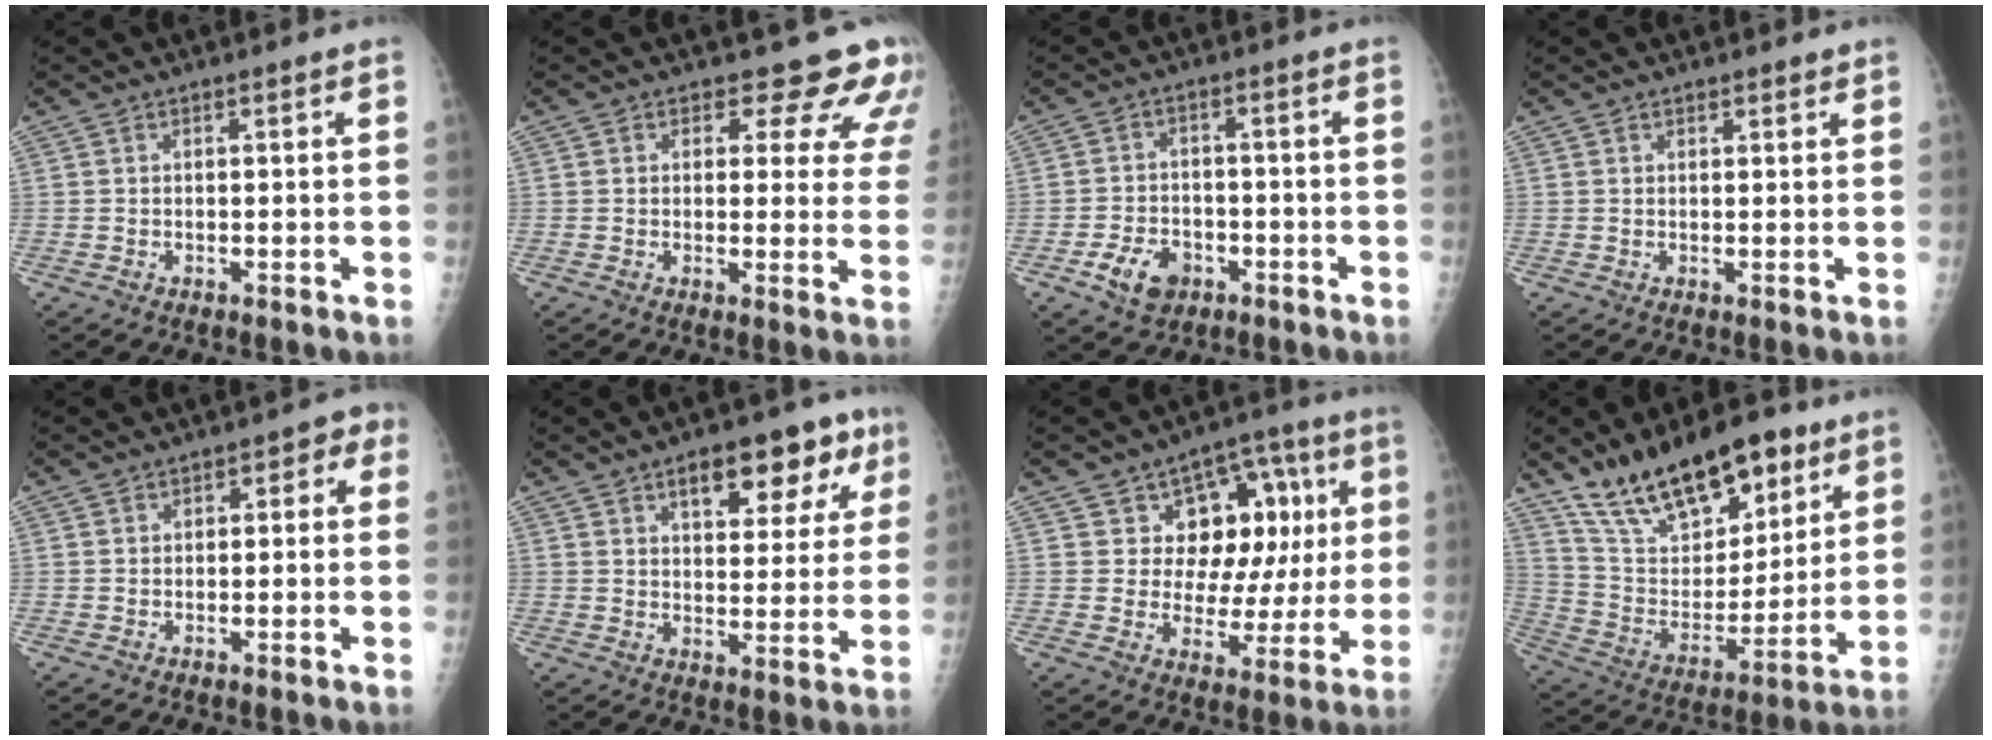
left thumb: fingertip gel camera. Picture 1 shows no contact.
{"total": 10.1, "force": [8.4, 4.8, 3.0], "torque": [0.020, -0.045, 0.071]}
{"total": 7.0, "force": [-3.6, 4.9, 3.4], "torque": [-0.045, 0.020, -0.059]}
{"total": 1.3, "force": [1.0, 0.6, 0.7], "torque": [-0.004, -0.005, 0.012]}
{"total": 3.2, "force": [-0.1, 2.6, 1.9], "torque": [0.004, 0.018, -0.011]}
{"total": 12.9, "force": [6.8, 6.3, 9.0], "torque": [-0.073, -0.012, 0.089]}
{"total": 14.5, "force": [4.0, 10.1, 9.6], "torque": [-0.071, 0.007, 0.060]}
{"total": 22.0, "force": [14.5, 10.0, 13.2], "torque": [-0.178, -0.054, 0.258]}